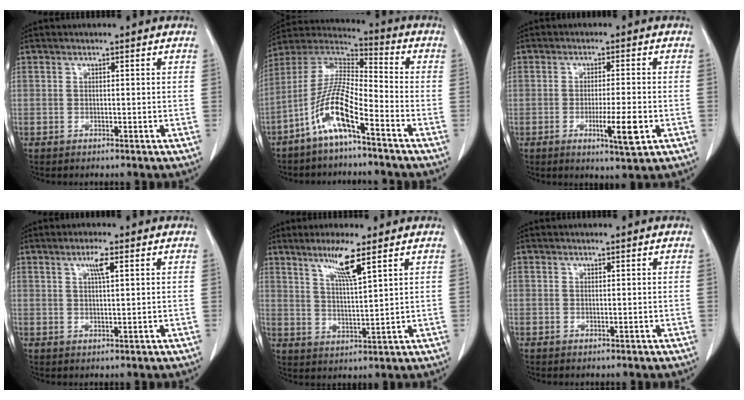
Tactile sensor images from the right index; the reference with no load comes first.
{"total": 11.2, "force": [-6.1, 1.6, 9.2], "torque": [-0.193, 0.003, -0.126]}
{"total": 6.2, "force": [-2.0, 0.3, 5.9], "torque": [-0.097, -0.012, -0.029]}
{"total": 3.1, "force": [1.4, 0.2, 2.8], "torque": [-0.051, -0.001, 0.023]}
{"total": 6.8, "force": [4.2, -0.4, 5.3], "torque": [-0.101, -0.009, 0.079]}
{"total": 0.0}